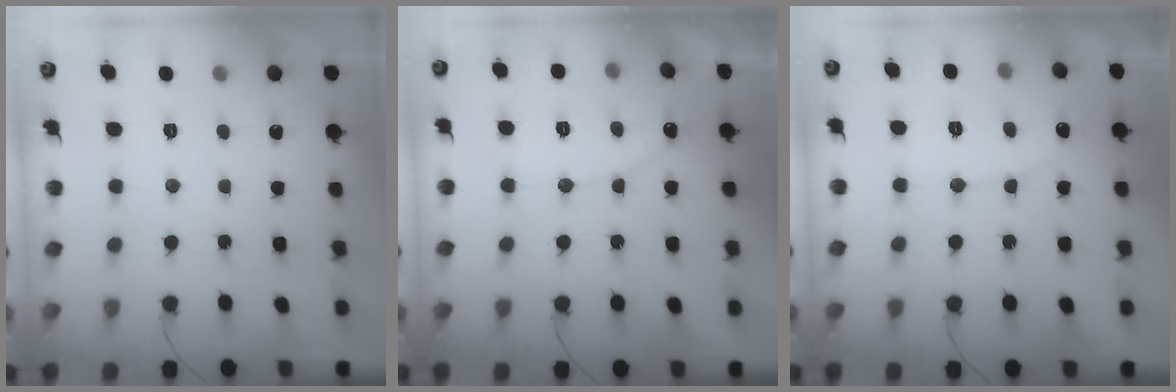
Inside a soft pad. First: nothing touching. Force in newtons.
{"total": 8.7, "press": 8.6, "slide": 0.8}
{"total": 6.6, "press": 6.6, "slide": 0.5}